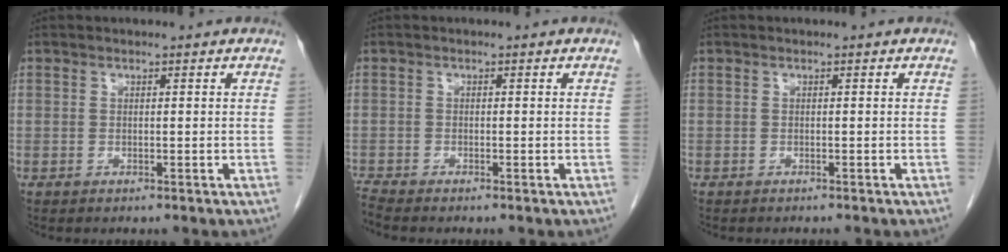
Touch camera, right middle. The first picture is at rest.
{"total": 1.4, "force": [-1.3, -0.5, 0.1], "torque": [-0.011, -0.008, -0.028]}
{"total": 1.7, "force": [-1.5, 0.2, 0.6], "torque": [-0.010, -0.002, -0.019]}